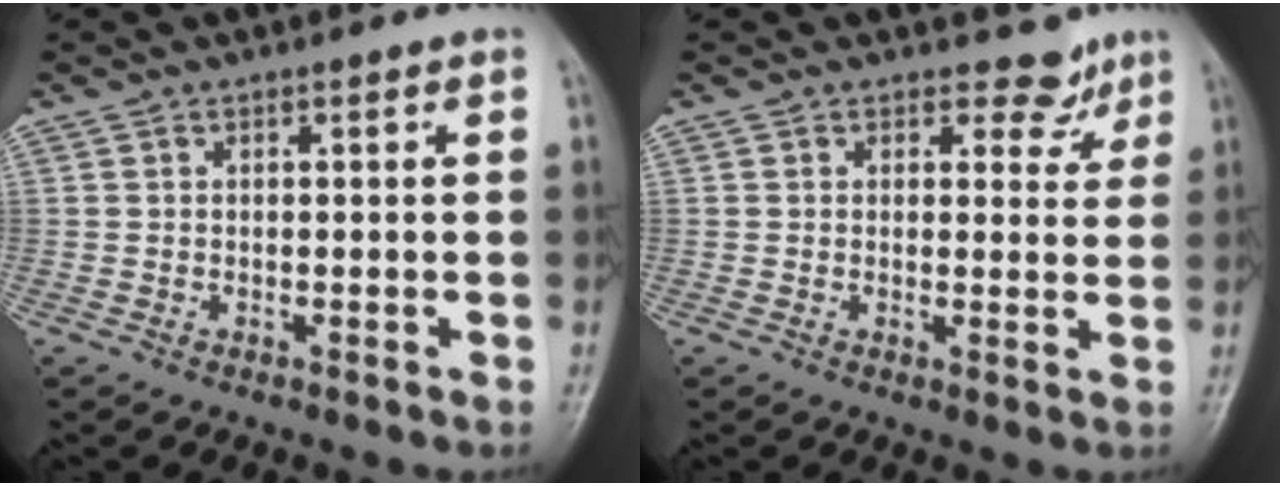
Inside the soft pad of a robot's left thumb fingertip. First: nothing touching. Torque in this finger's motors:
{"motor_torque": [-0.03, -0.07, -0.03, 0.01, 0.07]}